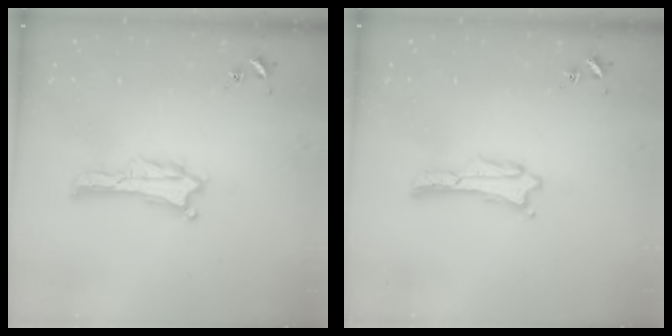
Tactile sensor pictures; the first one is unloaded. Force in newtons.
{"total": 1.1, "press": 1.1, "slide": 0.0}